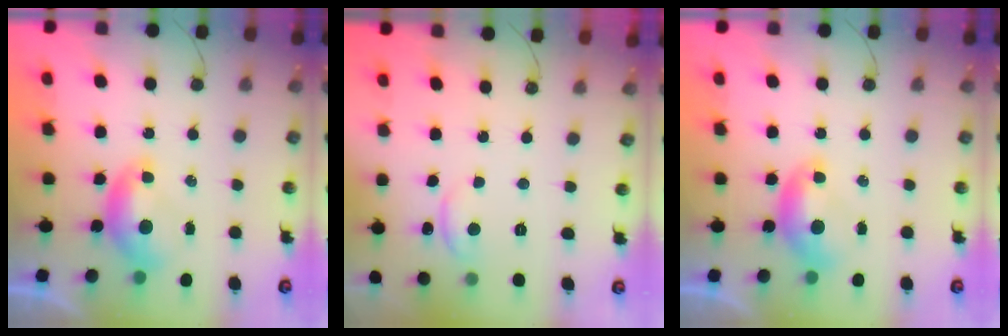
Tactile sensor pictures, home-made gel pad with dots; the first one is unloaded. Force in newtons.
{"total": 0.6, "press": 0.1, "slide": 0.5}
{"total": 0.0}